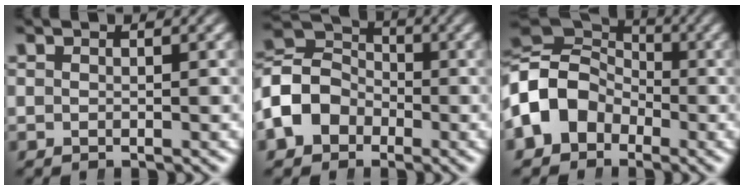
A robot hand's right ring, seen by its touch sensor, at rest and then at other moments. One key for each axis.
{"total": 9.3, "fx": -0.9, "fy": 8.2, "fz": 4.2, "tx": -0.108, "ty": -0.020, "tz": -0.015}
{"total": 10.3, "fx": -0.9, "fy": 9.0, "fz": 5.0, "tx": -0.128, "ty": -0.021, "tz": -0.013}